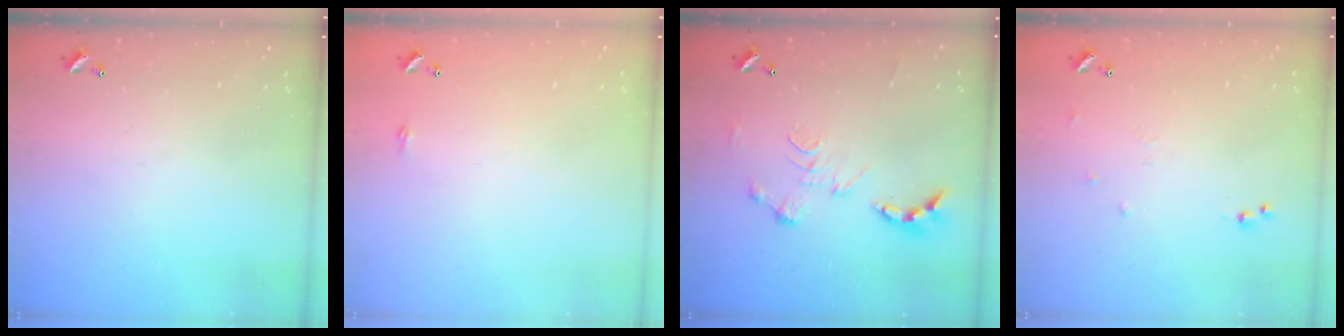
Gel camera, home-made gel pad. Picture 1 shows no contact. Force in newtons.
{"total": 2.2, "press": 2.1, "slide": 0.4}
{"total": 0.0}
{"total": 6.3, "press": 6.3, "slide": 0.7}